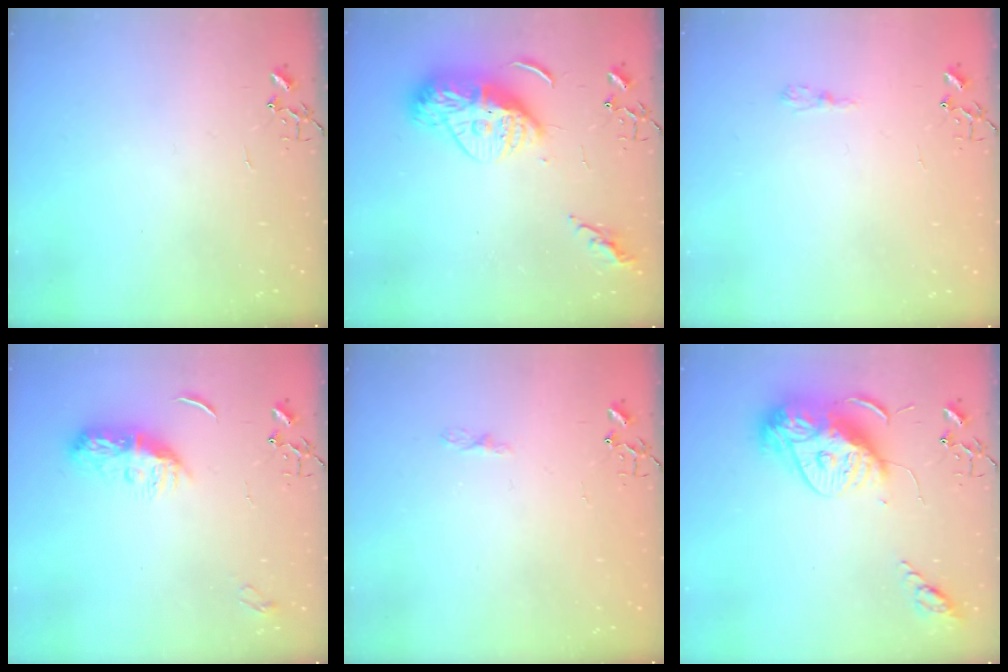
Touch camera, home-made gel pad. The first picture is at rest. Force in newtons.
{"total": 16.3, "press": 16.3, "slide": 1.3}
{"total": 5.9, "press": 5.9, "slide": 0.6}
{"total": 9.4, "press": 9.4, "slide": 0.4}
{"total": 3.9, "press": 3.8, "slide": 0.5}
{"total": 15.7, "press": 15.6, "slide": 1.7}